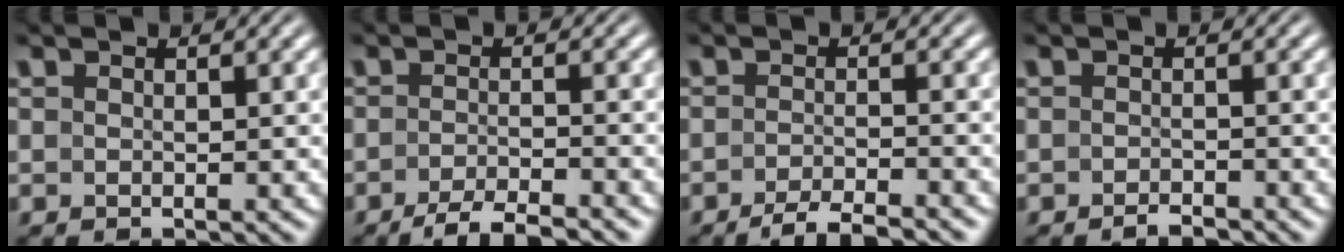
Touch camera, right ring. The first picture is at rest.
{"total": 3.9, "force": [-3.5, 0.3, 1.6], "torque": [-0.028, -0.005, -0.057]}
{"total": 3.6, "force": [-3.4, 0.2, 1.4], "torque": [-0.023, -0.003, -0.056]}
{"total": 1.5, "force": [-1.5, -0.3, 0.2], "torque": [-0.004, -0.001, -0.026]}